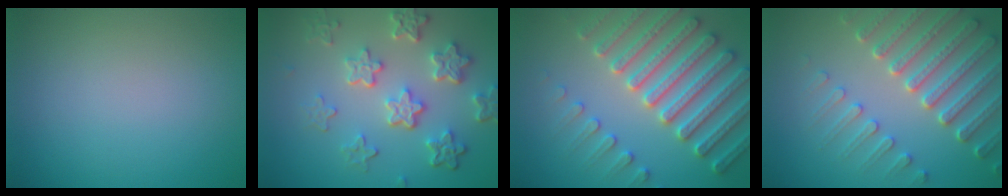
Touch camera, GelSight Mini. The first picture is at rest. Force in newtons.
{"total": 6.0, "press": 4.5, "slide": 4.0}
{"total": 7.6, "press": 7.3, "slide": 1.9}
{"total": 6.2, "press": 5.2, "slide": 3.4}